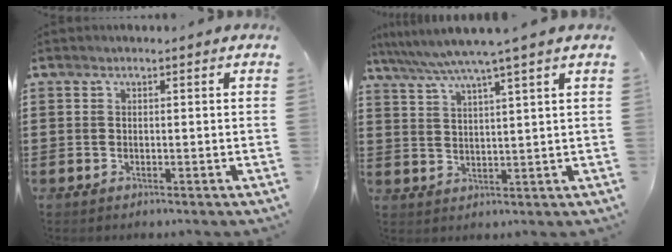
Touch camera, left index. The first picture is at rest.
{"total": 5.6, "force": [4.4, -1.0, 3.2], "torque": [-0.076, -0.019, 0.073]}